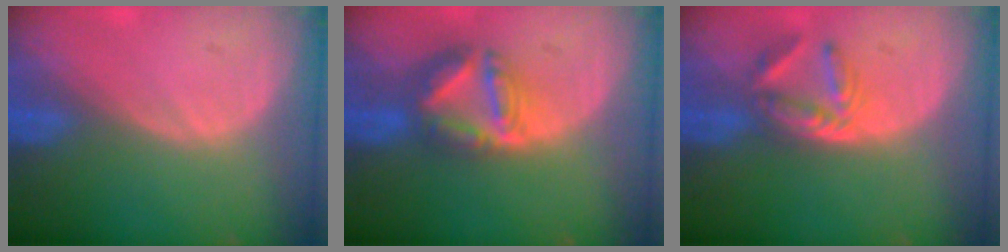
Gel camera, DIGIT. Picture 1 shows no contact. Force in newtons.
{"total": 8.0, "press": 6.9, "slide": 4.0}
{"total": 5.9, "press": 4.9, "slide": 3.2}